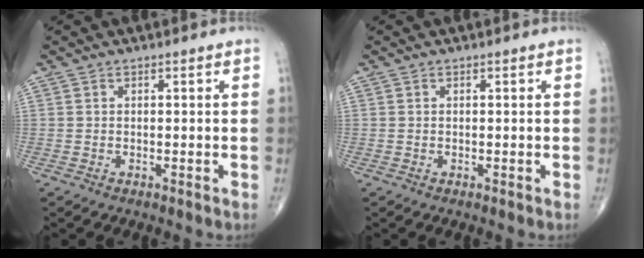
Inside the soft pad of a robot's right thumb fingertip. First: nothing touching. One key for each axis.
{"total": 0.0}